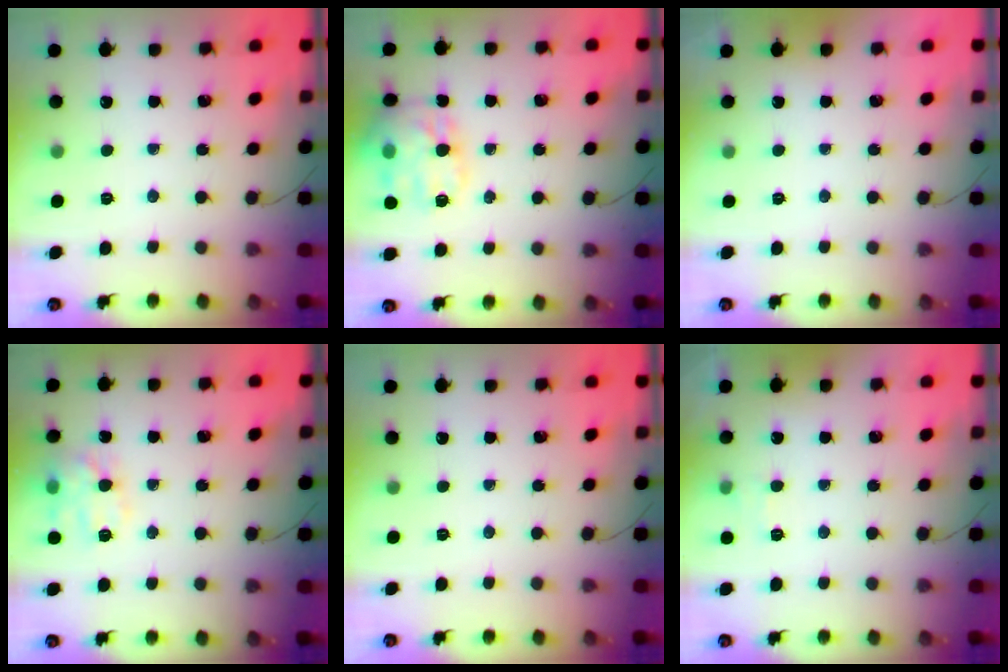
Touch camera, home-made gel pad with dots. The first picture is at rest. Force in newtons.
{"total": 16.7, "press": 16.7, "slide": 0.9}
{"total": 1.9, "press": 1.9, "slide": 0.3}
{"total": 12.3, "press": 12.3, "slide": 0.2}
{"total": 0.0}
{"total": 4.5, "press": 4.0, "slide": 2.1}